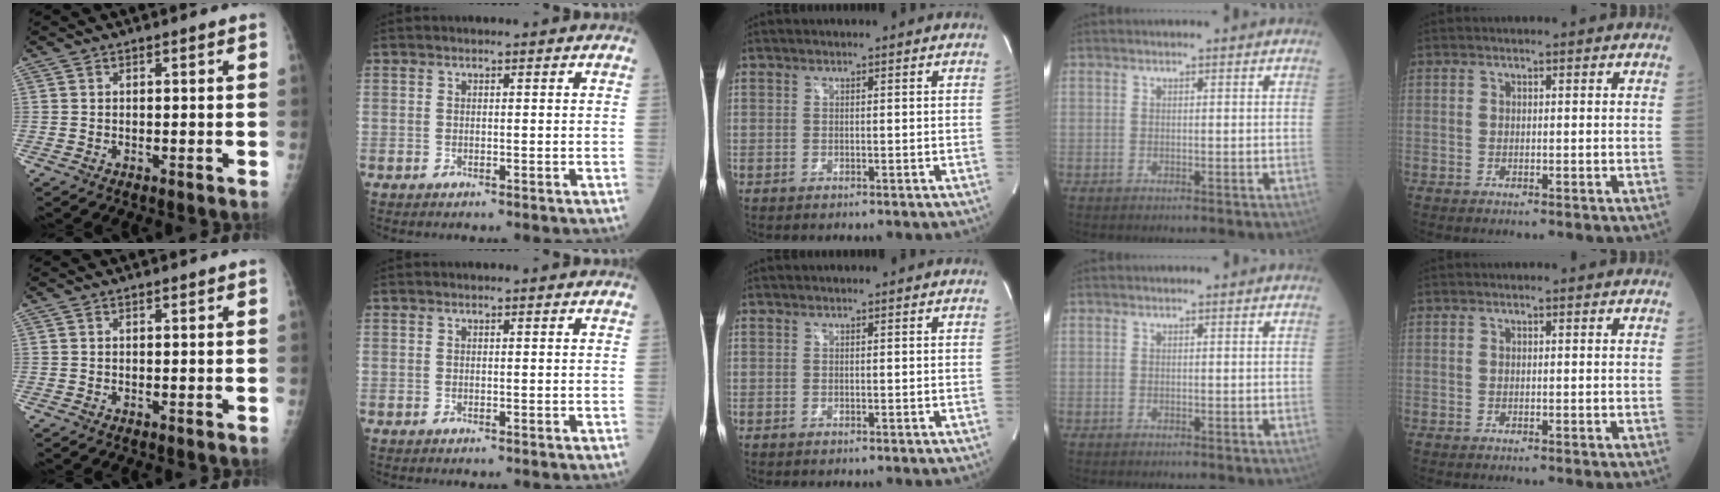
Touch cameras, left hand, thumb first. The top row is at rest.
{}